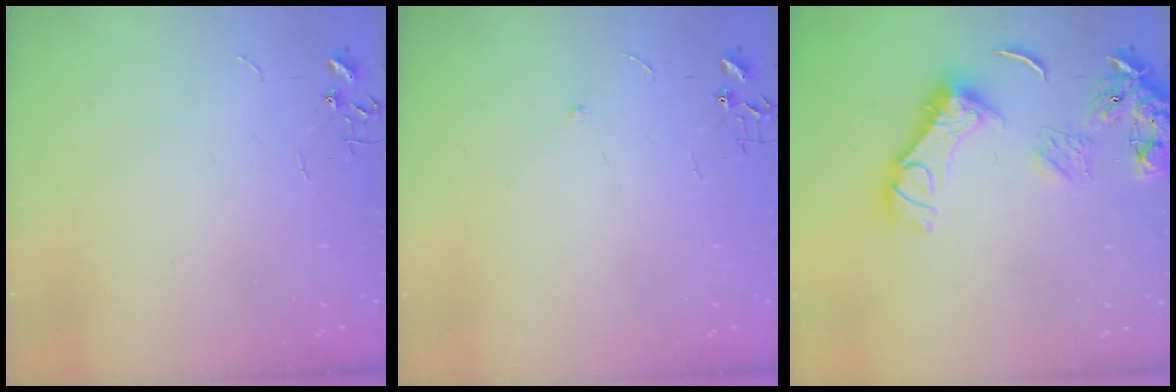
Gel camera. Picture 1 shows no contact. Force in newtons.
{"total": 3.5, "press": 3.5, "slide": 0.6}
{"total": 14.9, "press": 14.8, "slide": 1.8}